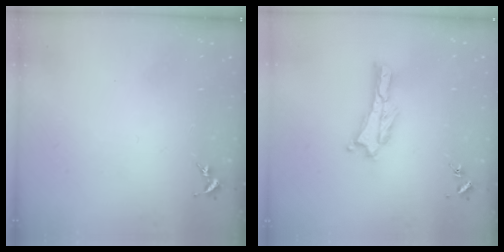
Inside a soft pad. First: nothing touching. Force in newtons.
{"total": 0.7, "press": 0.7, "slide": 0.2}